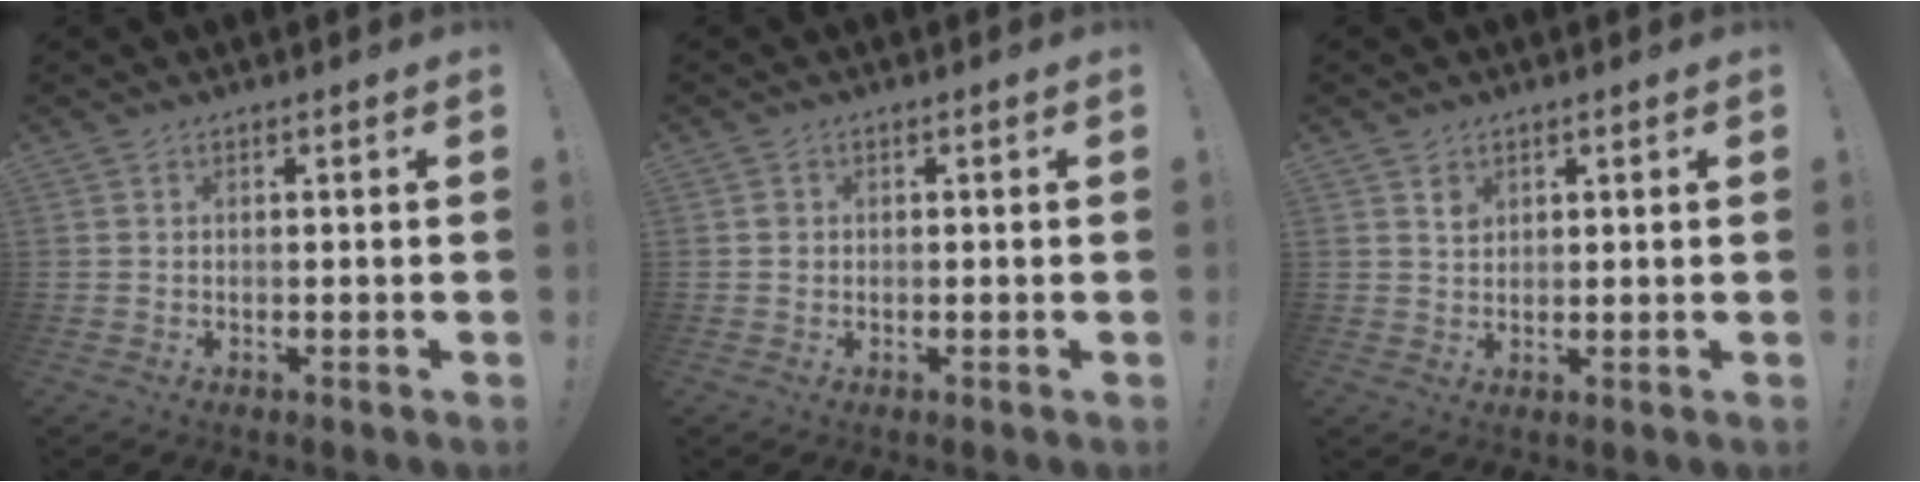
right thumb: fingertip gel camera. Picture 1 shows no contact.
{"total": 1.1, "force": [0.0, 1.0, 0.3], "torque": [-0.002, 0.002, -0.001]}
{"total": 2.3, "force": [1.5, 1.6, 0.7], "torque": [0.005, -0.014, 0.023]}